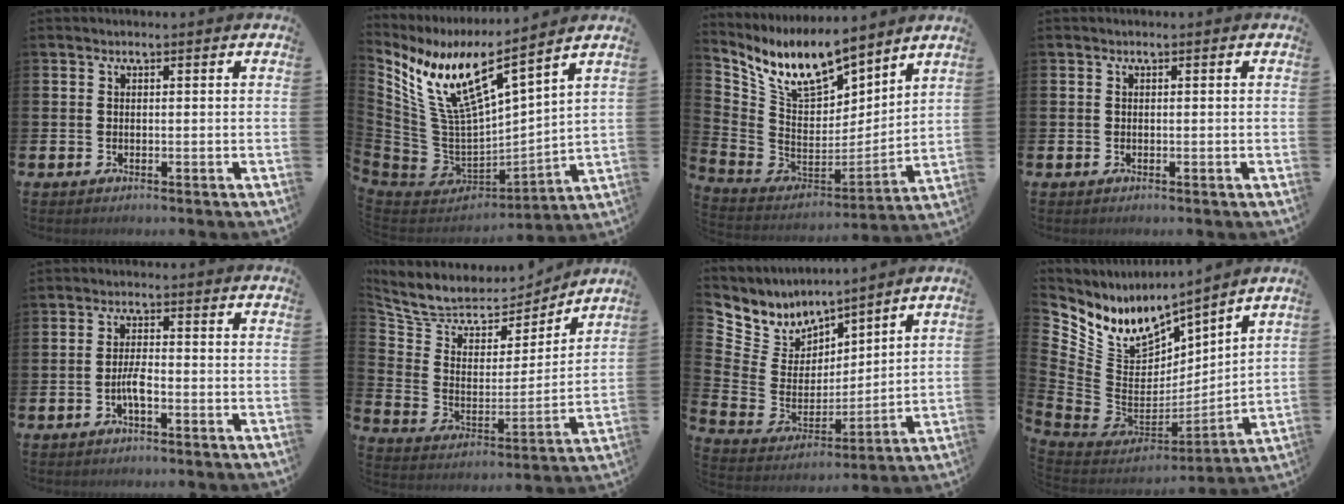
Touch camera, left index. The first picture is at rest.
{"total": 10.8, "force": [7.5, 2.7, 7.3], "torque": [-0.194, -0.068, 0.129]}
{"total": 11.9, "force": [10.2, 4.5, 4.2], "torque": [-0.130, -0.057, 0.190]}
{"total": 0.0}
{"total": 2.5, "force": [-1.1, 0.6, 2.2], "torque": [-0.048, 0.006, -0.018]}
{"total": 7.2, "force": [6.6, 2.9, 0.7], "torque": [-0.066, -0.054, 0.114]}
{"total": 6.3, "force": [5.4, 3.3, -0.6], "torque": [-0.046, -0.052, 0.098]}
{"total": 7.8, "force": [6.9, 3.4, 1.5], "torque": [-0.083, -0.068, 0.127]}